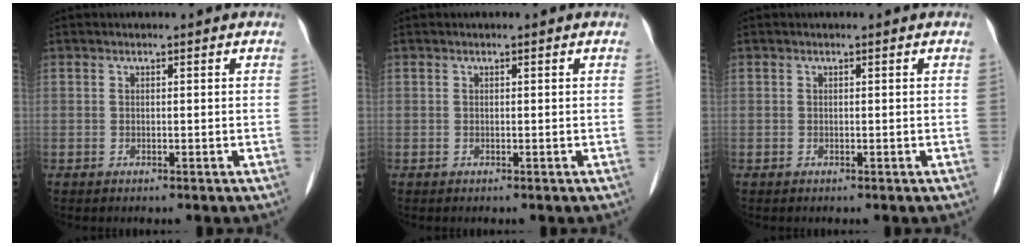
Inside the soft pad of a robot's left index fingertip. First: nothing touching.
{"total": 0.0}
{"total": 0.0}